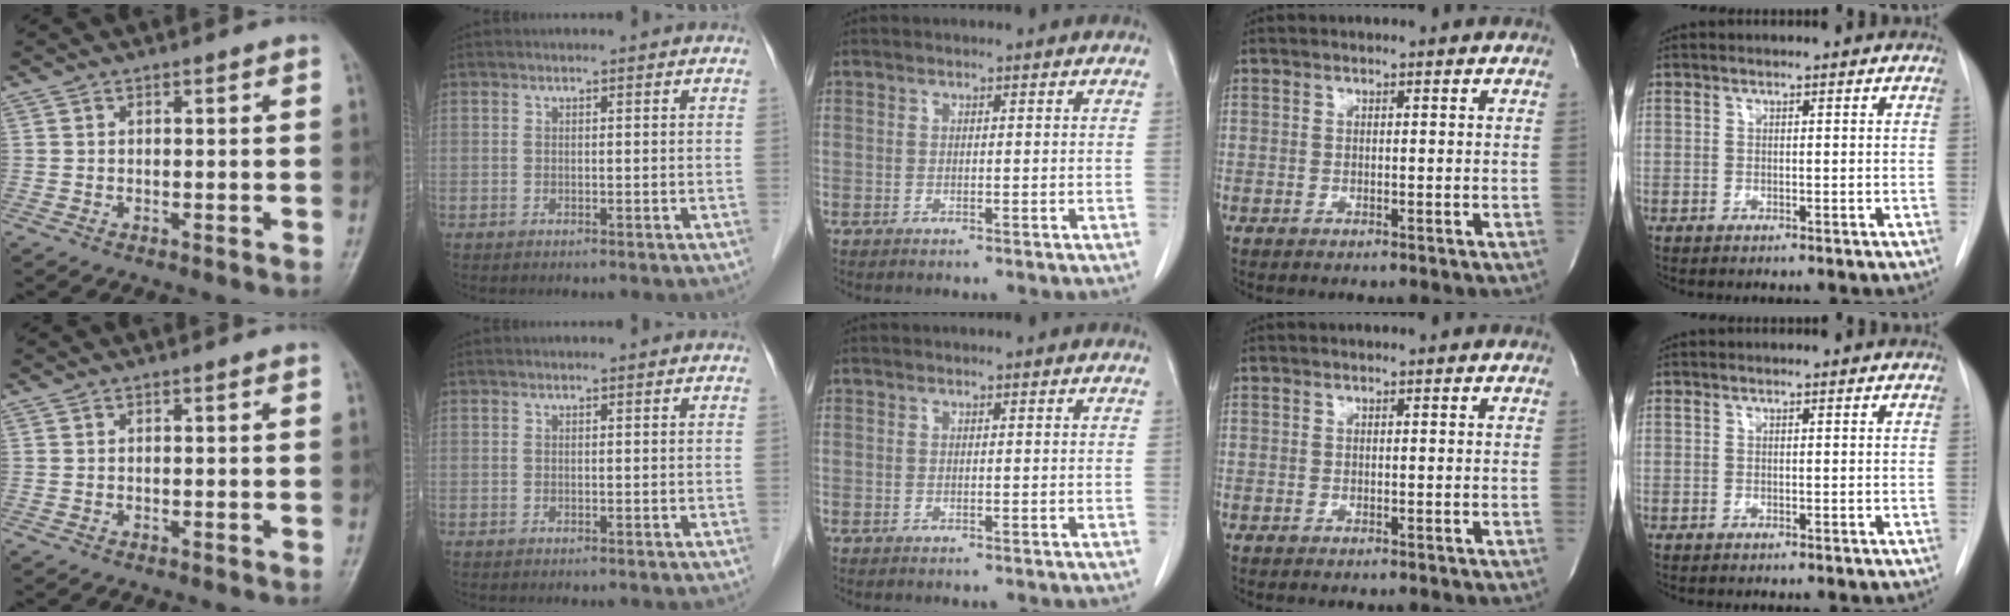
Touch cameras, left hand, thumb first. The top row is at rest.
{}